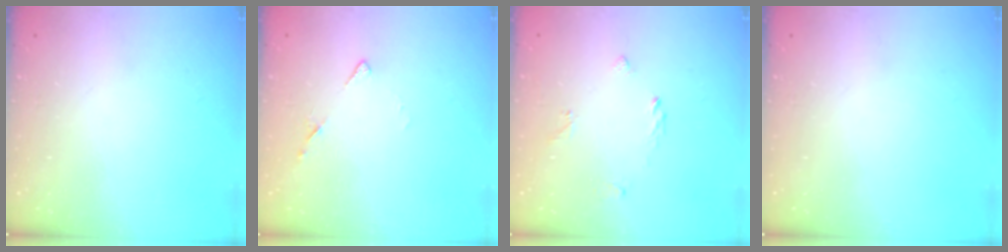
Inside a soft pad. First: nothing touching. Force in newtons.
{"total": 7.1, "press": 7.0, "slide": 1.0}
{"total": 2.8, "press": 2.7, "slide": 0.6}
{"total": 0.0}